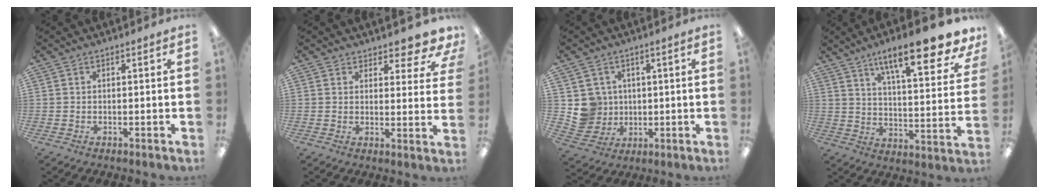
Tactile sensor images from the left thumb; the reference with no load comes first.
{"total": 6.4, "force": [5.4, 2.5, 2.4], "torque": [-0.022, -0.039, 0.095]}
{"total": 6.8, "force": [1.5, 6.7, 0.4], "torque": [-0.019, 0.001, 0.038]}
{"total": 18.1, "force": [12.4, 4.8, 12.3], "torque": [-0.184, -0.074, 0.196]}